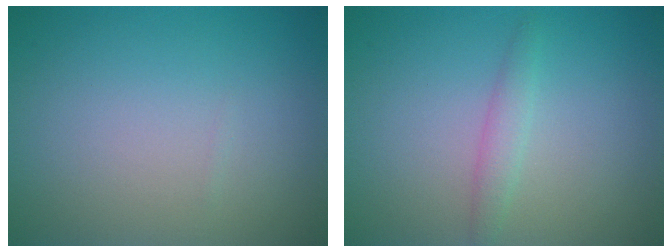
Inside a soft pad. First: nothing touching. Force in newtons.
{"total": 1.5, "press": 1.5, "slide": 0.0}